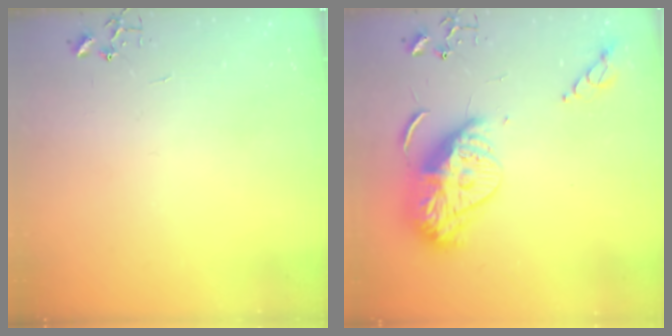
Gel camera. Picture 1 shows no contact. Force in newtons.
{"total": 16.7, "press": 16.7, "slide": 0.8}